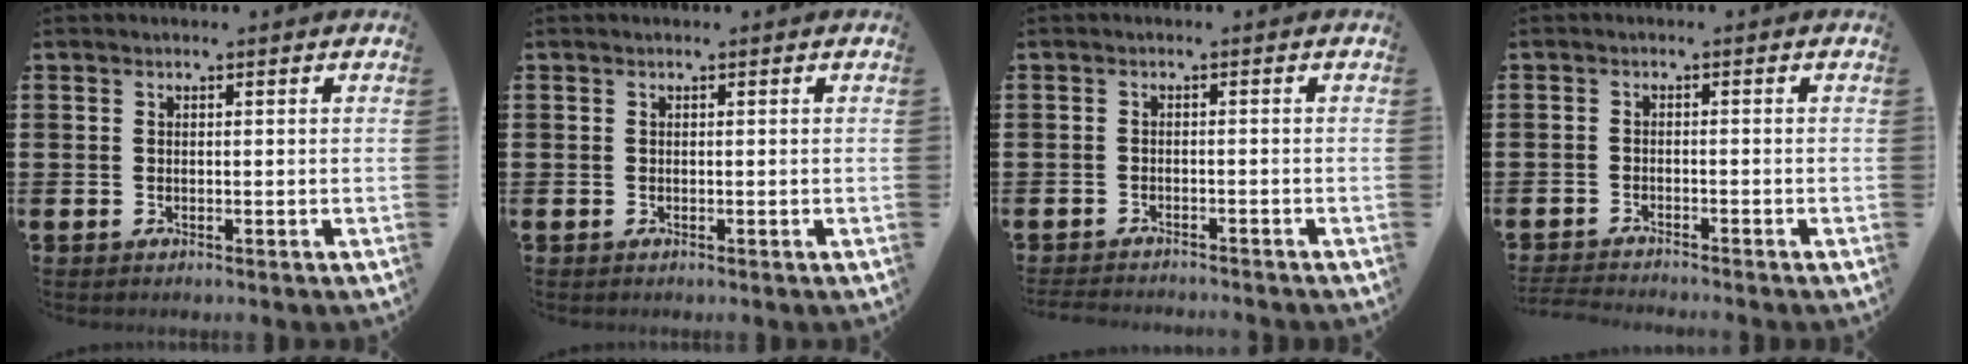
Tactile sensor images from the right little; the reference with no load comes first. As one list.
[{"total": 0.0}, {"total": 1.3, "force": [-1.3, -0.1, 0.1], "torque": [-0.004, 0.002, -0.027]}, {"total": 1.5, "force": [-1.5, -0.2, 0.1], "torque": [-0.003, 0.001, -0.031]}]